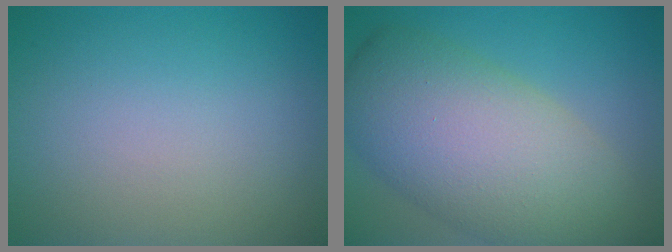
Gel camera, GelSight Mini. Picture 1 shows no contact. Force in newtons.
{"total": 11.4, "press": 11.4, "slide": 0.6}